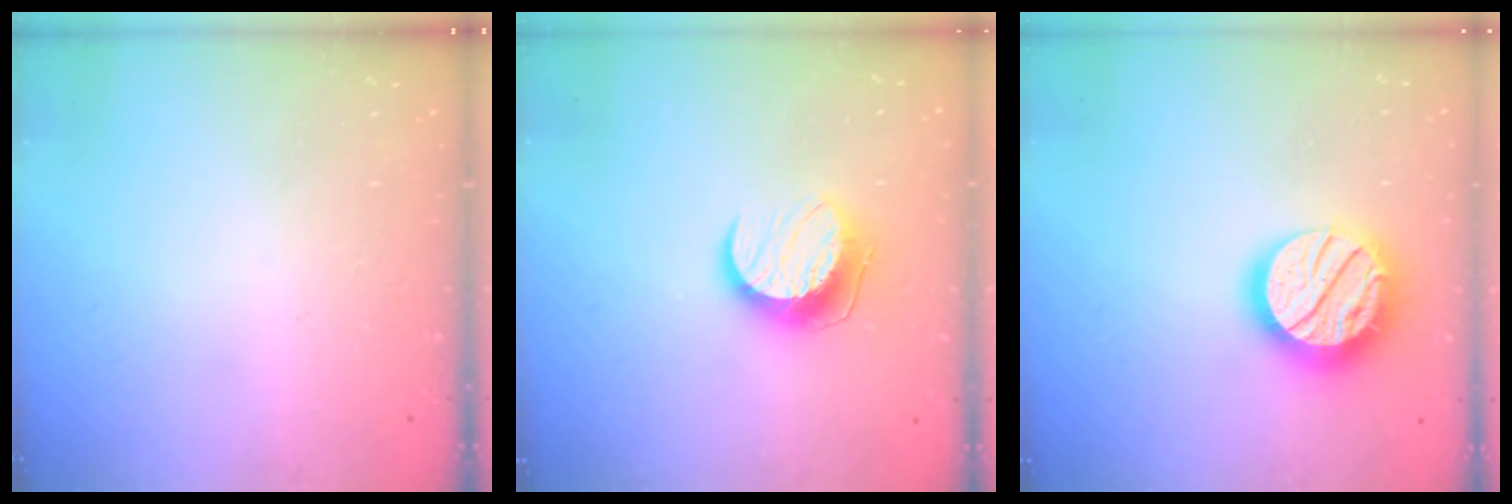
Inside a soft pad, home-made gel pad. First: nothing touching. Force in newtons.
{"total": 10.4, "press": 10.4, "slide": 0.4}
{"total": 18.6, "press": 18.5, "slide": 1.6}